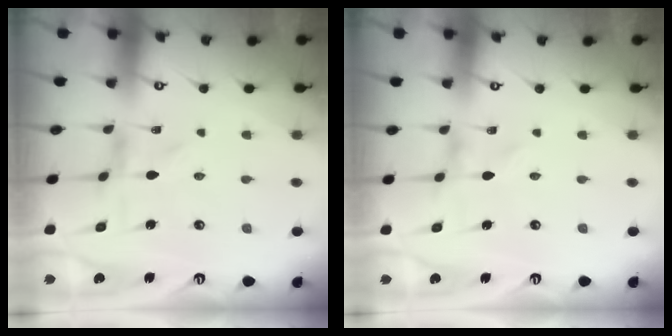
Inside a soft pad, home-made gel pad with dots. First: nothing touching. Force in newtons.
{"total": 0.0}